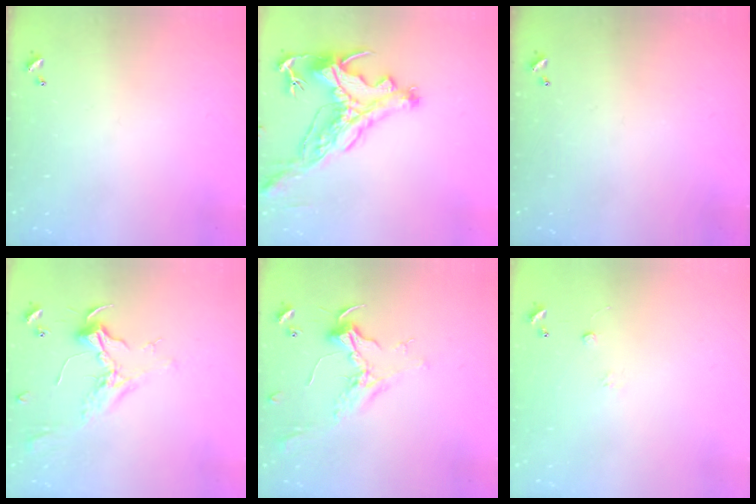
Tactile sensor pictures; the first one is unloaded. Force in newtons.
{"total": 3.7, "press": 3.4, "slide": 1.5}
{"total": 0.0}
{"total": 2.3, "press": 2.2, "slide": 0.9}
{"total": 2.4, "press": 2.3, "slide": 0.8}
{"total": 6.6, "press": 6.6, "slide": 0.6}